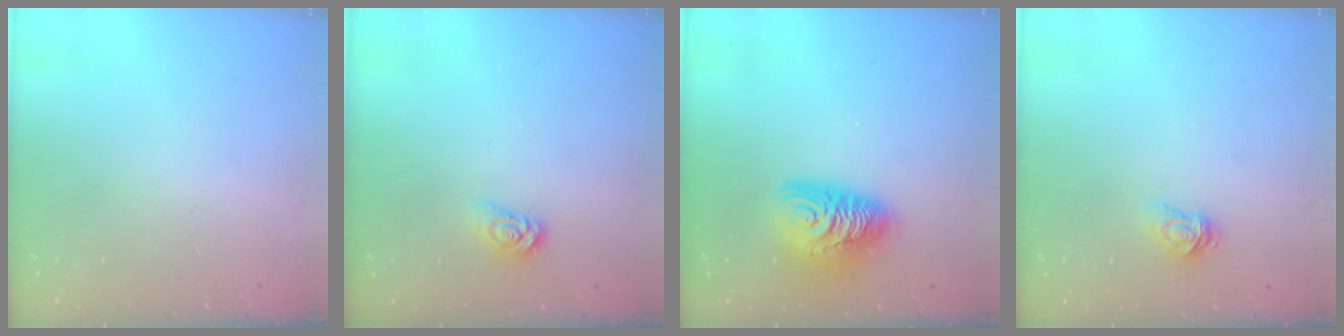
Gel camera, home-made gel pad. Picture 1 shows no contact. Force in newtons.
{"total": 3.2, "press": 3.2, "slide": 0.3}
{"total": 12.7, "press": 12.6, "slide": 1.2}
{"total": 3.1, "press": 3.1, "slide": 0.1}